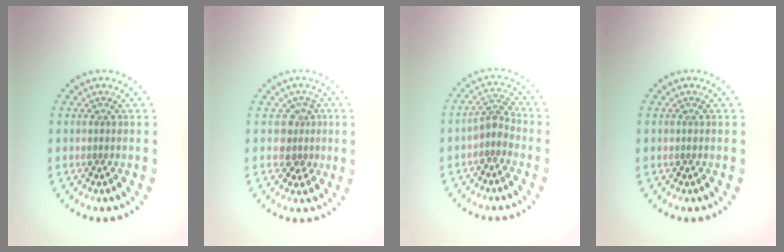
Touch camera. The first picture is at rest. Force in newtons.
{"total": 2.4, "press": 1.9, "slide": 1.5}
{"total": 2.1, "press": 1.6, "slide": 1.3}
{"total": 0.0}